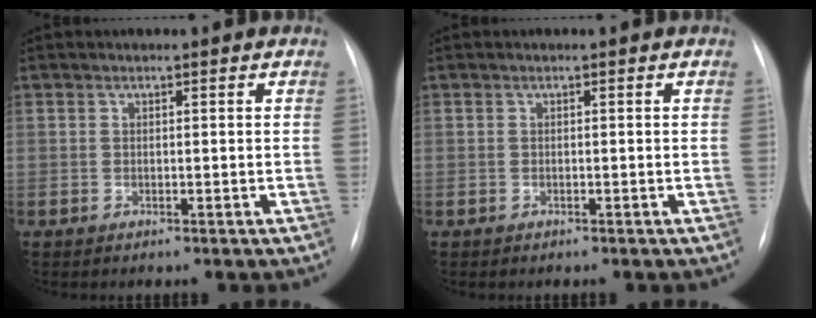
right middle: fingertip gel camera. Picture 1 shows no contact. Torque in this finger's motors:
{"motor_torque": [-0.52, -0.19, -0.04, -0.01]}